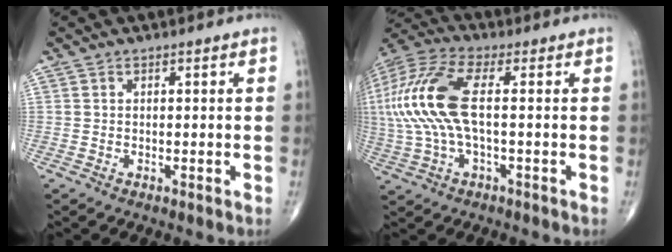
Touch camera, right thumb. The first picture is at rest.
{"total": 16.4, "force": [0.9, 6.3, 15.2], "torque": [-0.362, 0.027, 0.015]}